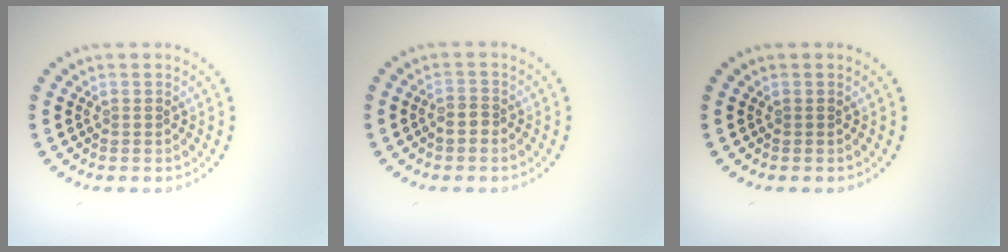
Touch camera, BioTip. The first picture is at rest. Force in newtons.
{"total": 1.5, "press": 1.3, "slide": 0.8}
{"total": 0.0}